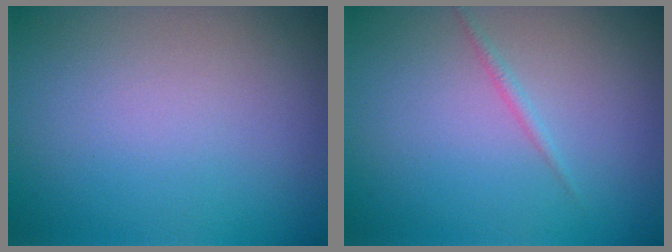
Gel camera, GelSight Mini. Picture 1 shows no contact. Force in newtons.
{"total": 0.7, "press": 0.7, "slide": 0.1}